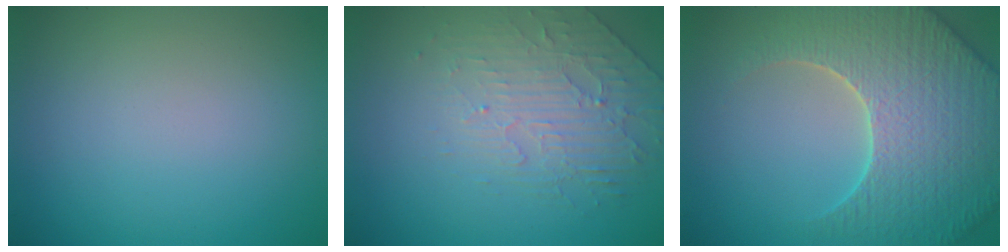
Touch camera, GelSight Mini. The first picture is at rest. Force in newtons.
{"total": 2.5, "press": 1.8, "slide": 1.6}
{"total": 7.7, "press": 7.4, "slide": 2.2}